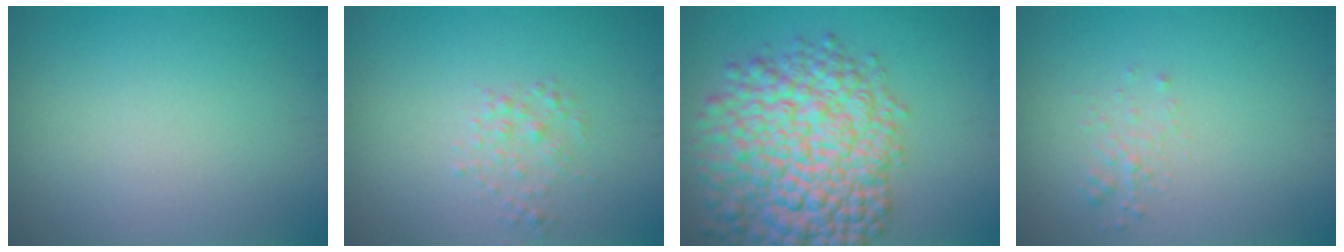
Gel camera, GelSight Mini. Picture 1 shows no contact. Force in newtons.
{"total": 1.3, "press": 1.3, "slide": 0.0}
{"total": 11.7, "press": 11.7, "slide": 0.4}
{"total": 1.0, "press": 1.0, "slide": 0.1}